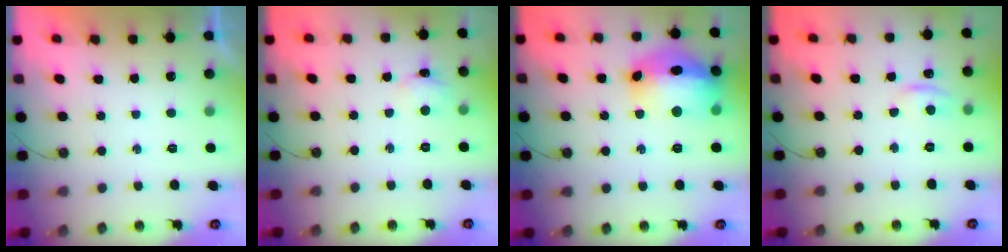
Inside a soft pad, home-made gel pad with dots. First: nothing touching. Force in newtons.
{"total": 4.7, "press": 4.6, "slide": 0.5}
{"total": 21.7, "press": 20.9, "slide": 5.6}
{"total": 4.7, "press": 4.6, "slide": 0.6}